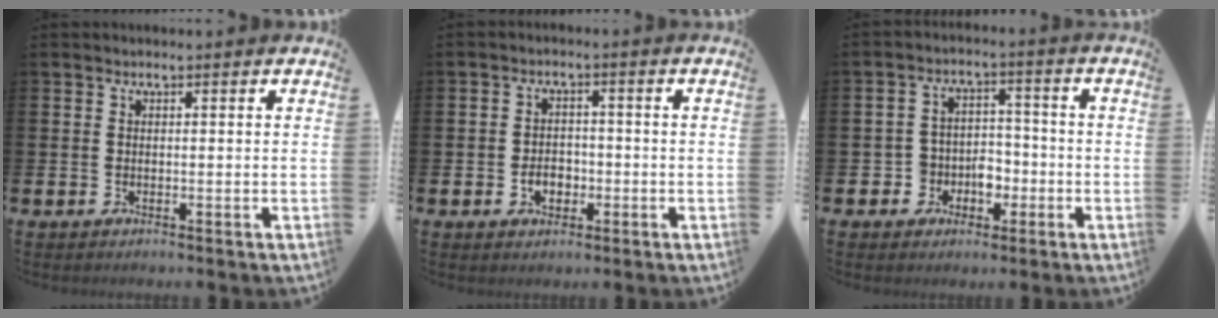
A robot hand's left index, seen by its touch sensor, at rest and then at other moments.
{"total": 3.0, "force": [-1.1, 2.2, 1.7], "torque": [-0.015, -0.007, -0.028]}
{"total": 4.2, "force": [-1.9, 3.7, 1.0], "torque": [-0.028, 0.004, -0.043]}